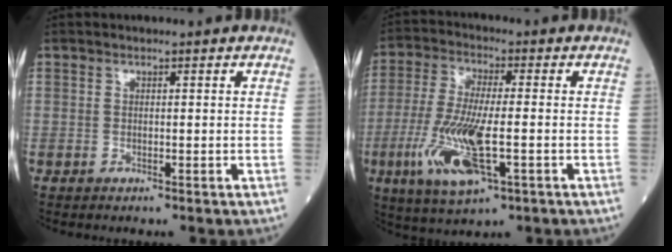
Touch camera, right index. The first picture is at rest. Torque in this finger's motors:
{"motor_torque": [1.70, -0.45, 0.72, 0.21]}